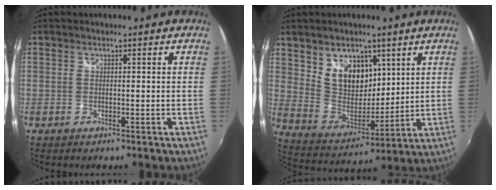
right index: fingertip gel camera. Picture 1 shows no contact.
{"total": 12.2, "force": [6.2, 8.5, 6.1], "torque": [-0.108, 0.003, 0.134]}